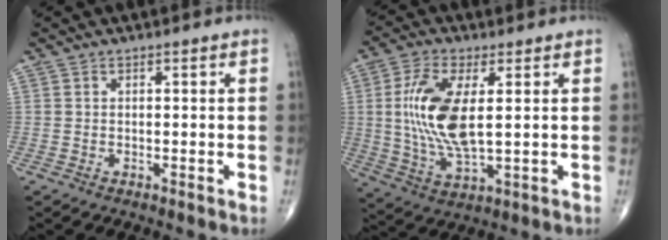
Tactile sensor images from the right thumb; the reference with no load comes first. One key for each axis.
{"total": 13.7, "fx": 1.9, "fy": 5.5, "fz": 12.4, "tx": -0.262, "ty": -0.014, "tz": 0.042}